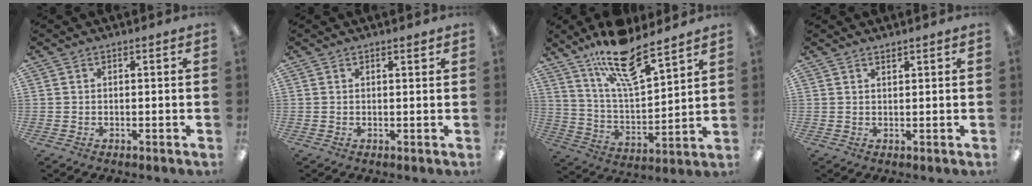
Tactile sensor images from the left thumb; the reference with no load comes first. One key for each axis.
{"total": 0.9, "fx": 0.8, "fy": 0.1, "fz": 0.5, "tx": -0.002, "ty": -0.005, "tz": 0.013}
{"total": 16.6, "fx": 12.7, "fy": 5.0, "fz": 9.5, "tx": -0.168, "ty": -0.071, "tz": 0.216}
{"total": 1.2, "fx": 1.1, "fy": 0.1, "fz": 0.3, "tx": -0.008, "ty": -0.002, "tz": 0.021}